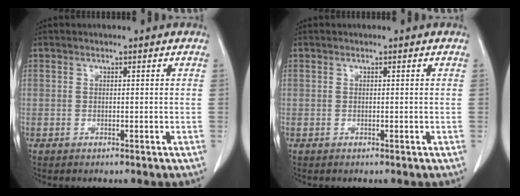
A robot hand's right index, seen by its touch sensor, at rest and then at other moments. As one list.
[{"total": 0.0}]